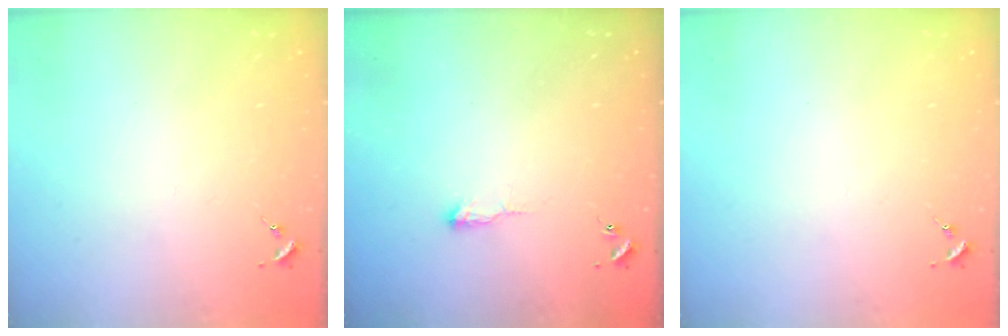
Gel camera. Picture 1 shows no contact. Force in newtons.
{"total": 3.8, "press": 3.8, "slide": 0.8}
{"total": 0.0}